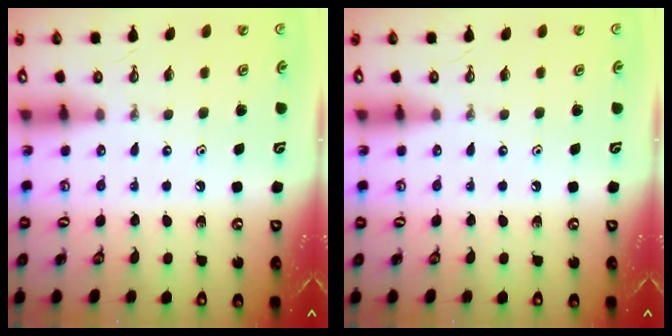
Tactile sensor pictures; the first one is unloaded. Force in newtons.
{"total": 0.0}